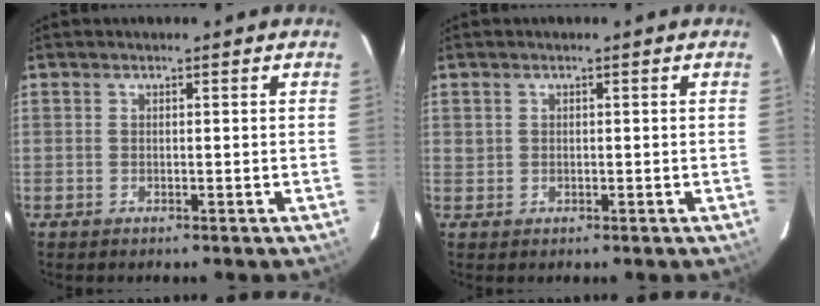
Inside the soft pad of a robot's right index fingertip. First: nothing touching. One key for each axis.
{"total": 1.1, "fx": 0.2, "fy": 1.0, "fz": 0.2, "tx": 0.000, "ty": 0.003, "tz": 0.005}